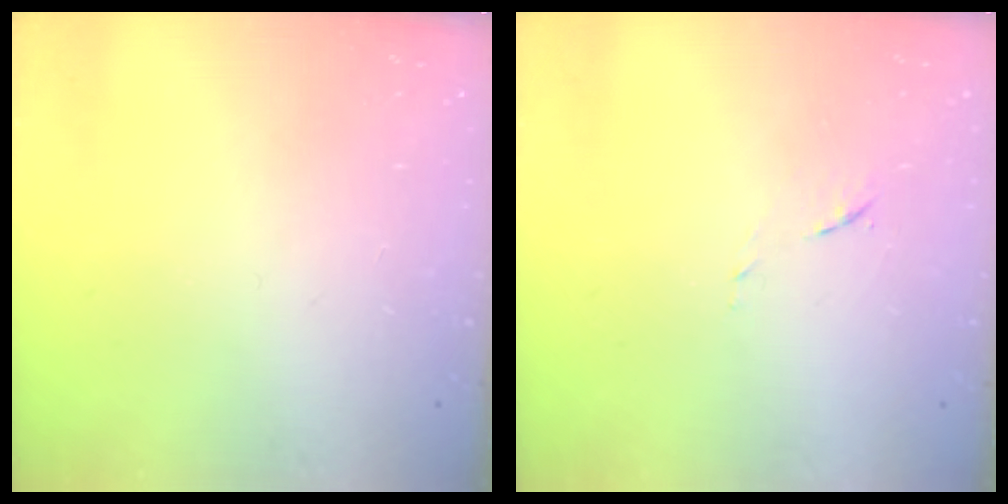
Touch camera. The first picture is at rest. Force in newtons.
{"total": 7.8, "press": 7.7, "slide": 0.6}